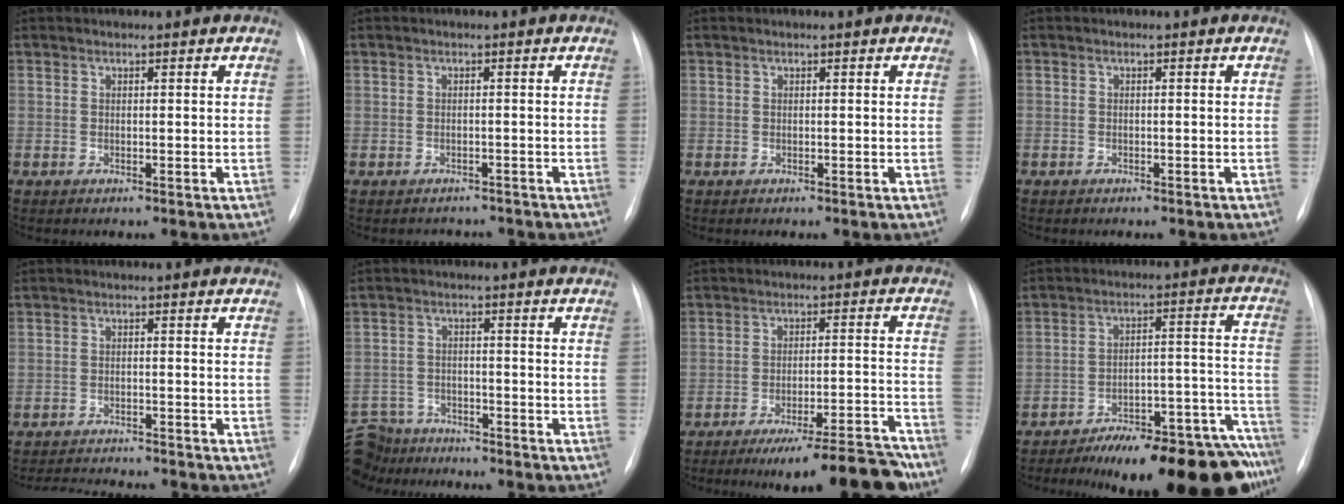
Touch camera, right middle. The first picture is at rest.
{"total": 2.6, "force": [-2.2, 1.2, -0.5], "torque": [0.004, 0.008, -0.031]}
{"total": 0.0}
{"total": 0.7, "force": [-0.6, 0.4, 0.2], "torque": [-0.008, 0.001, -0.008]}
{"total": 7.4, "force": [-7.1, 0.5, 2.0], "torque": [-0.027, -0.006, -0.104]}
{"total": 9.1, "force": [-8.3, 3.7, 0.4], "torque": [-0.022, 0.012, -0.141]}
{"total": 13.6, "force": [-12.1, 0.2, 6.3], "torque": [-0.059, 0.017, -0.178]}
{"total": 23.6, "force": [-19.9, 5.0, 11.7], "torque": [-0.072, 0.027, -0.273]}